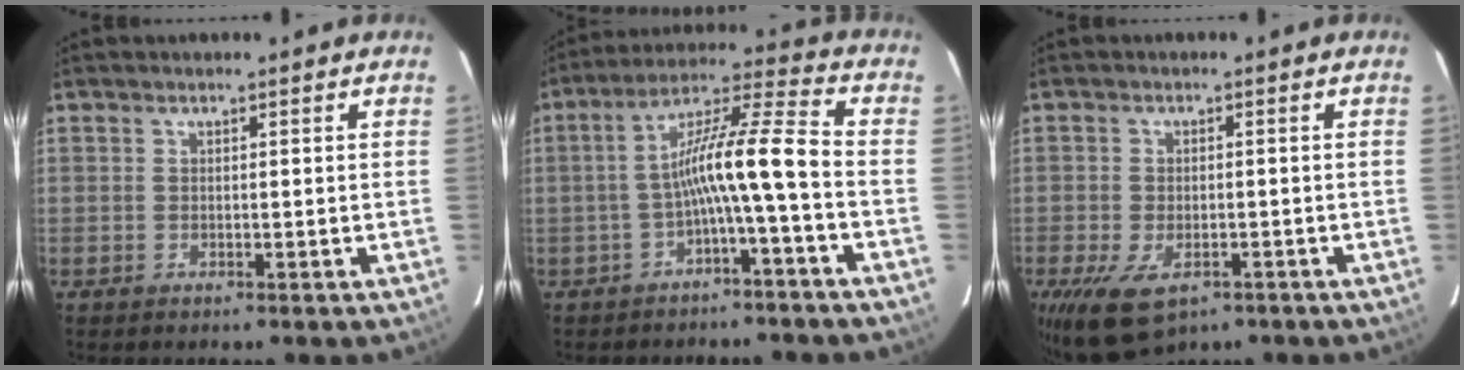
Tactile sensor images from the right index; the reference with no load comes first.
{"total": 8.8, "force": [-2.2, -0.3, 8.5], "torque": [-0.146, 0.029, -0.039]}
{"total": 9.0, "force": [-5.3, 4.6, 5.6], "torque": [-0.112, -0.015, -0.078]}